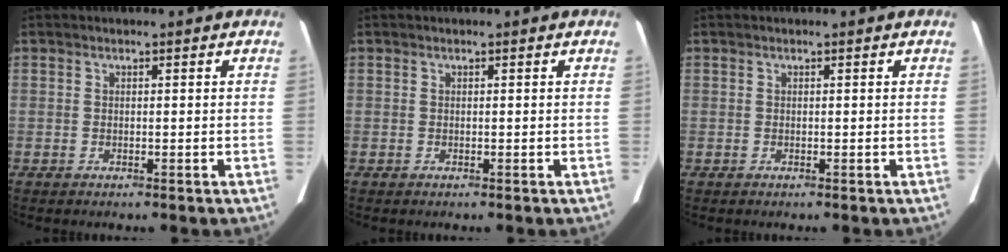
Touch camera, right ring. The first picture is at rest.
{"total": 0.0}
{"total": 0.0}